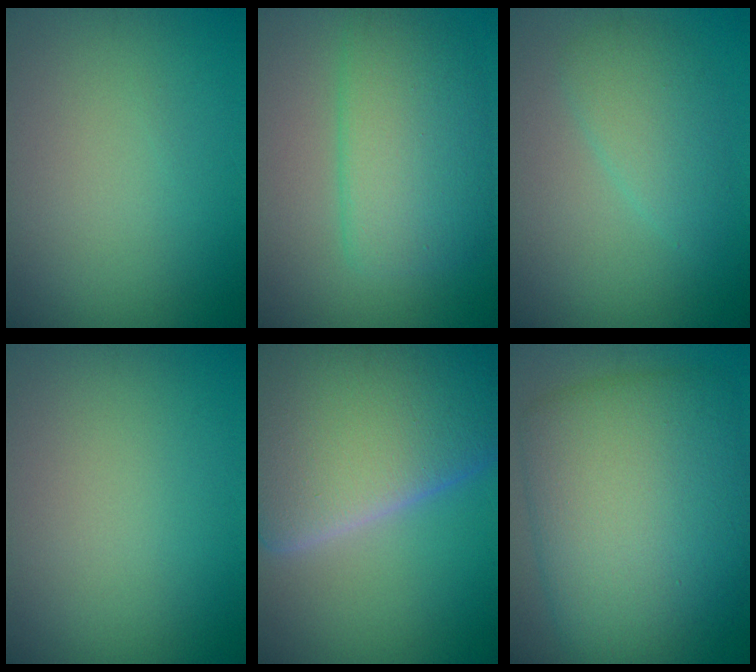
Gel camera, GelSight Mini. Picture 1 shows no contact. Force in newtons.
{"total": 6.0, "press": 5.9, "slide": 0.4}
{"total": 2.9, "press": 2.9, "slide": 0.2}
{"total": 0.0}
{"total": 18.5, "press": 18.5, "slide": 1.0}
{"total": 11.6, "press": 11.6, "slide": 0.3}